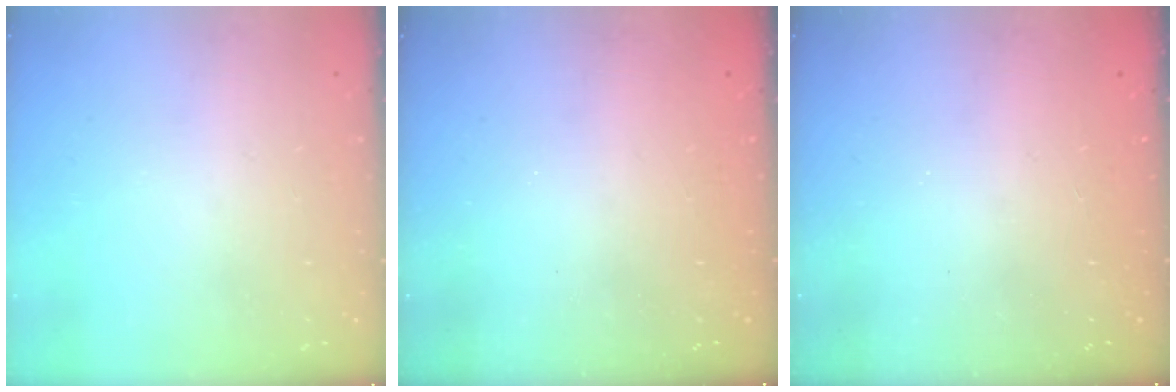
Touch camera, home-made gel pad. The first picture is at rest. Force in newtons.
{"total": 2.4, "press": 2.3, "slide": 0.7}
{"total": 2.3, "press": 2.2, "slide": 0.8}